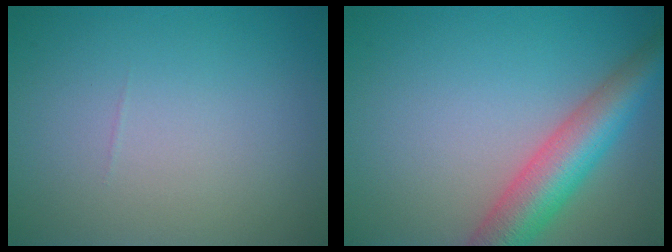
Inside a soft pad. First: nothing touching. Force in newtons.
{"total": 6.7, "press": 6.7, "slide": 0.2}